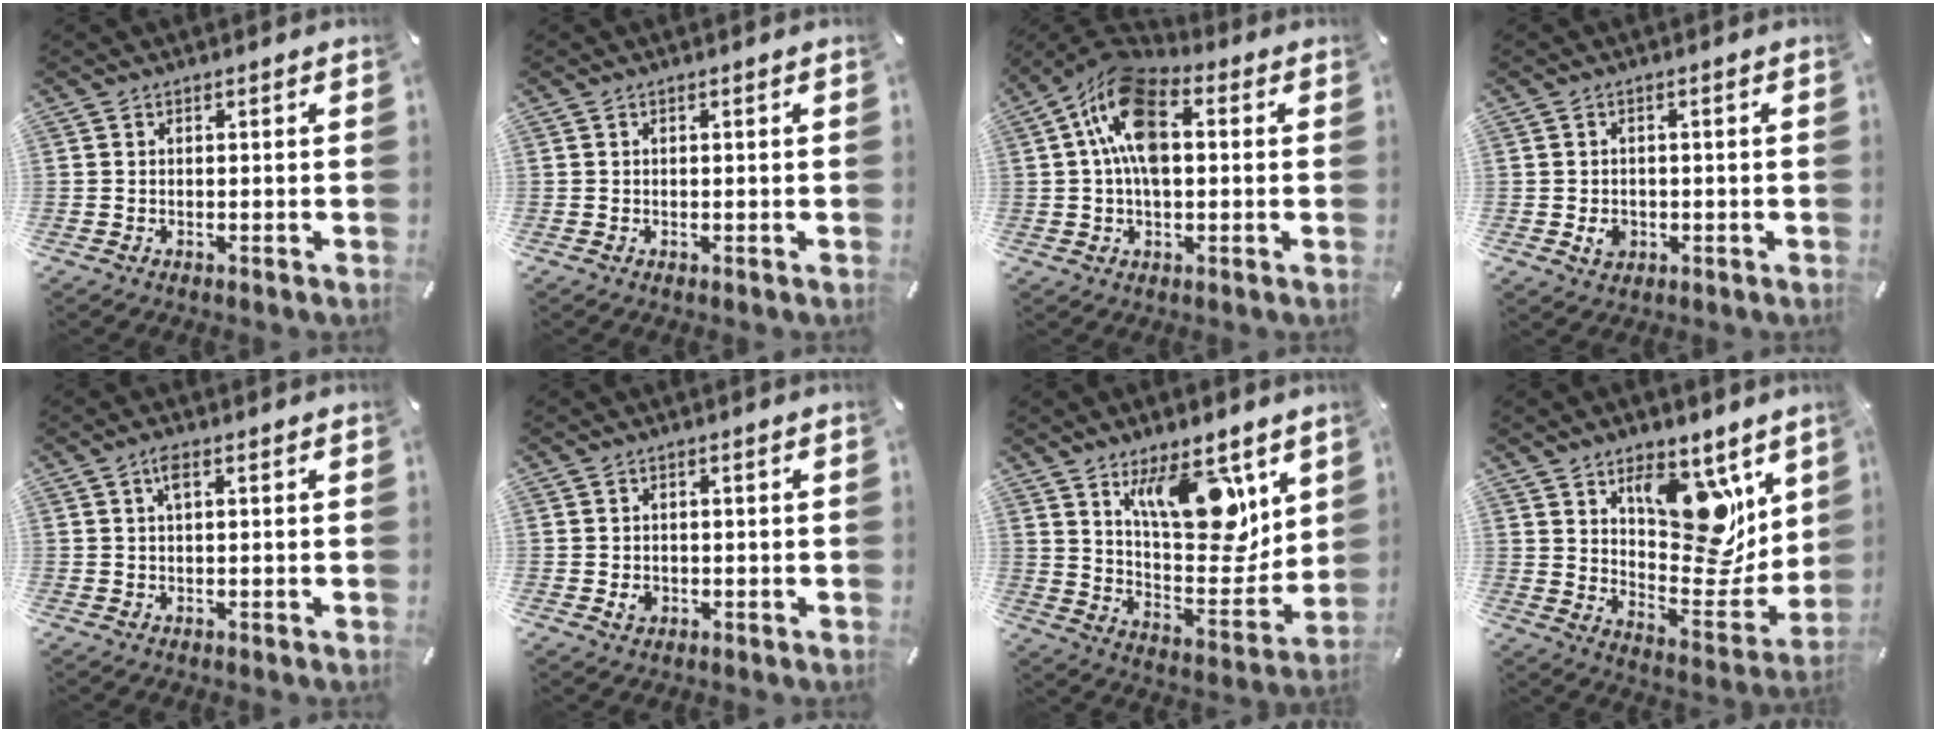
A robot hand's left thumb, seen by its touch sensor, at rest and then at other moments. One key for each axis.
{"total": 0.0}
{"total": 14.0, "fx": 2.3, "fy": 8.5, "fz": 10.9, "tx": -0.209, "ty": 0.001, "tz": 0.044}
{"total": 3.5, "fx": -0.7, "fy": 2.9, "fz": 1.7, "tx": -0.022, "ty": 0.003, "tz": -0.012}
{"total": 2.5, "fx": 0.8, "fy": 0.7, "fz": 2.3, "tx": -0.047, "ty": 0.007, "tz": 0.011}
{"total": 2.2, "fx": -0.3, "fy": 1.8, "fz": 1.2, "tx": -0.014, "ty": 0.001, "tz": -0.008}
{"total": 17.6, "fx": 11.0, "fy": 8.0, "fz": 11.1, "tx": -0.167, "ty": -0.068, "tz": 0.192}
{"total": 16.0, "fx": 9.5, "fy": 9.4, "fz": 8.9, "tx": -0.093, "ty": -0.086, "tz": 0.171}